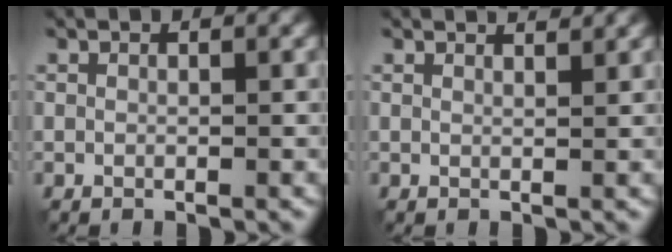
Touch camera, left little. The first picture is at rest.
{"total": 1.4, "force": [1.3, 0.2, 0.4], "torque": [-0.005, -0.002, 0.012]}